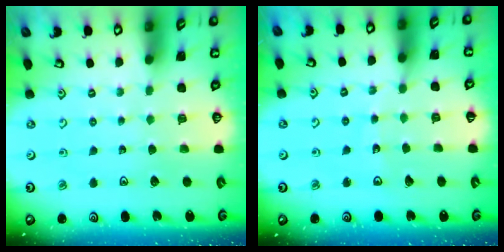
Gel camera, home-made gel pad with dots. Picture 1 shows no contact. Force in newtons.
{"total": 6.3, "press": 6.2, "slide": 0.8}